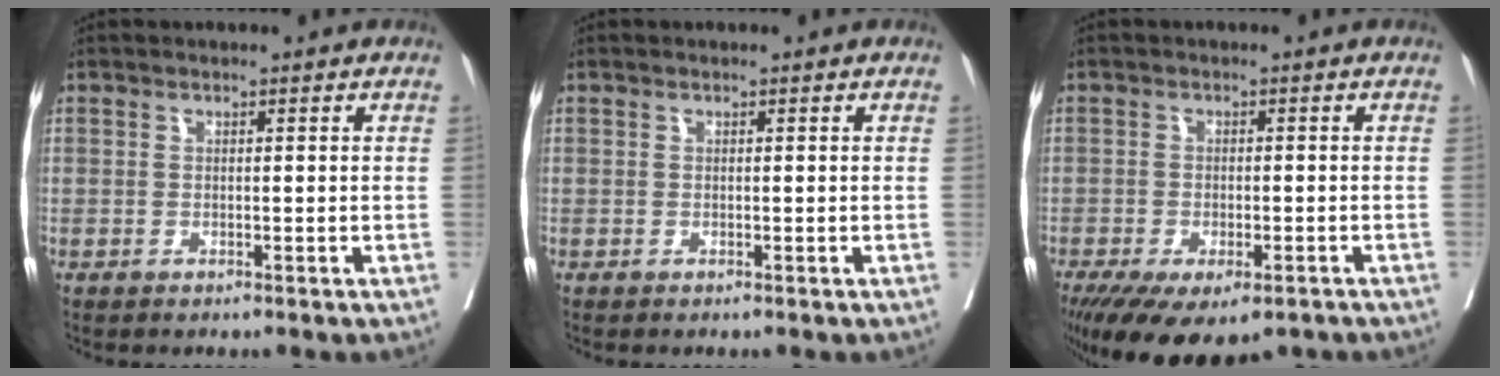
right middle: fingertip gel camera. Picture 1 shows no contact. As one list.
[{"total": 0.0}, {"total": 13.4, "force": [-9.0, 6.1, 8.0], "torque": [-0.161, -0.028, -0.129]}]